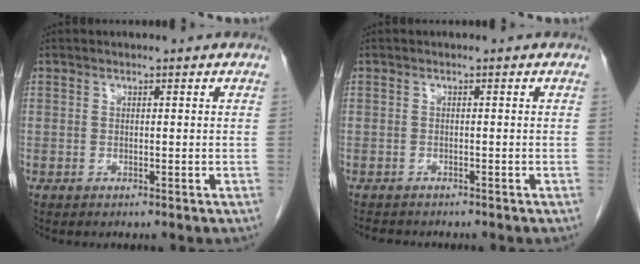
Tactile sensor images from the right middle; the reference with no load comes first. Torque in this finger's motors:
{"motor_torque": [0.39, -0.04, 0.01, 0.00]}